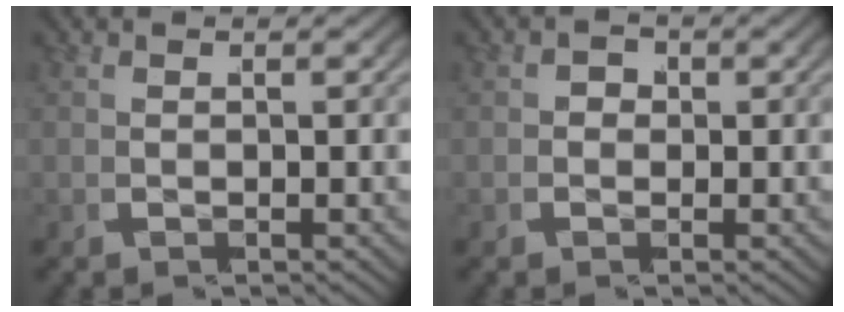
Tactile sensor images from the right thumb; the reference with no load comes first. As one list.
[{"total": 1.3, "force": [-0.8, 0.9, -0.5], "torque": [-0.008, -0.014, -0.014]}]